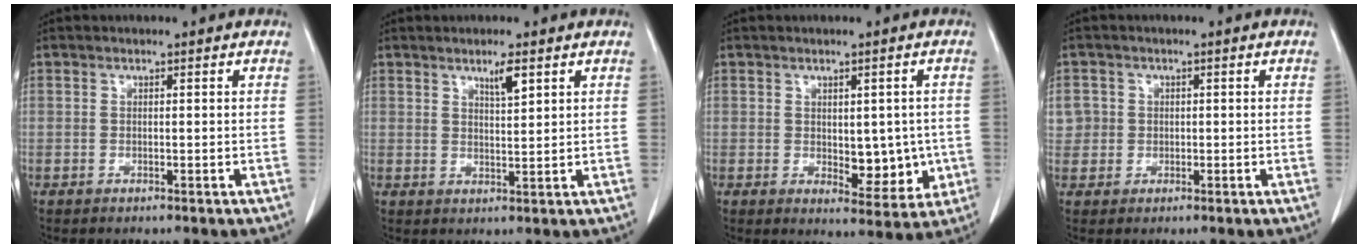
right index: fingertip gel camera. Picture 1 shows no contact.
{"total": 3.3, "force": [2.0, 0.3, 2.6], "torque": [-0.045, -0.005, 0.036]}
{"total": 7.1, "force": [-0.4, 3.7, 6.0], "torque": [-0.064, -0.003, 0.007]}
{"total": 3.5, "force": [0.5, 3.4, 0.2], "torque": [0.012, 0.008, 0.011]}